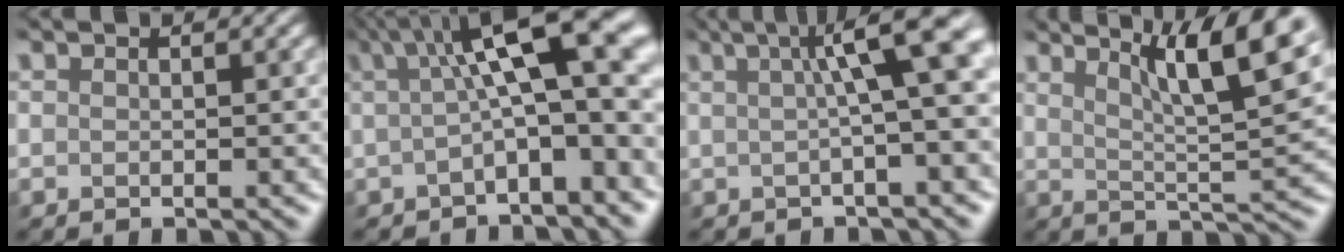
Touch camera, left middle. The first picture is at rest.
{"total": 11.2, "force": [2.0, 3.2, 10.5], "torque": [-0.132, 0.024, 0.025]}
{"total": 8.2, "force": [2.0, 1.8, 7.7], "torque": [-0.080, 0.024, 0.024]}
{"total": 10.7, "force": [5.5, 2.5, 8.8], "torque": [-0.098, 0.018, 0.077]}